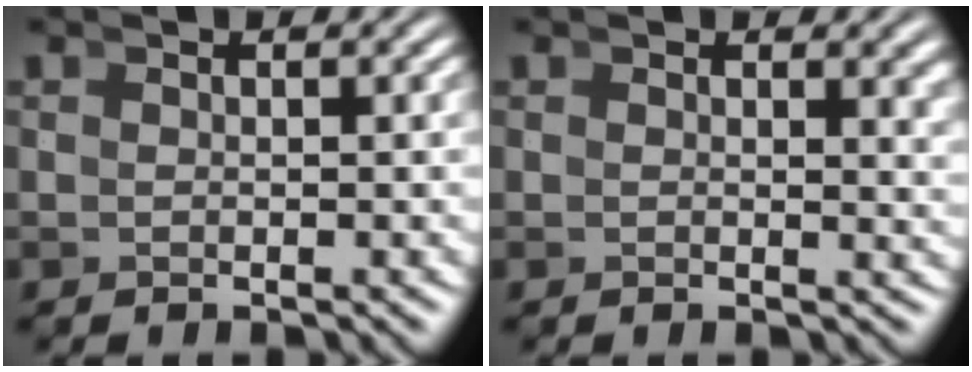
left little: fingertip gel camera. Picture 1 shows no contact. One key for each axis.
{"total": 1.2, "fx": 1.1, "fy": 0.0, "fz": 0.6, "tx": -0.008, "ty": -0.003, "tz": 0.013}